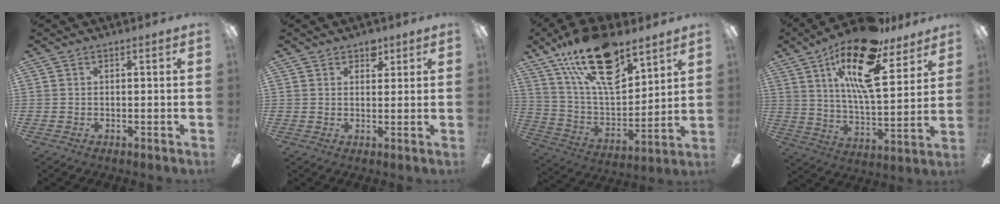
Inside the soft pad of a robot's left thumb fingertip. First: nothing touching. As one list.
[{"total": 3.5, "force": [2.4, 2.1, 1.4], "torque": [0.001, -0.010, 0.038]}, {"total": 23.2, "force": [15.3, 9.8, 14.4], "torque": [-0.271, -0.084, 0.267]}, {"total": 21.5, "force": [12.7, 7.6, 15.7], "torque": [-0.269, -0.059, 0.210]}]